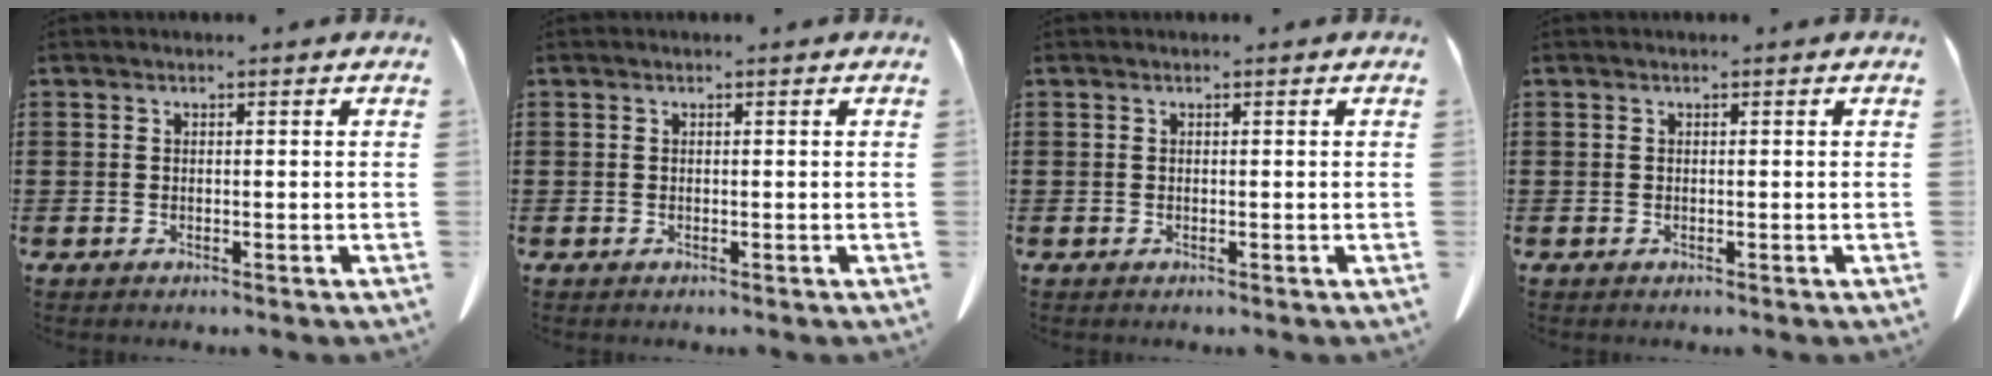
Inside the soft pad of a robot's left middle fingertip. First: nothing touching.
{"total": 0.0}
{"total": 0.0}
{"total": 0.0}